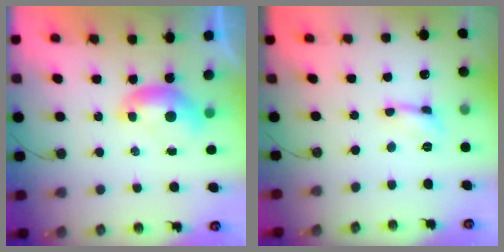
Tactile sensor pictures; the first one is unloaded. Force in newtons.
{"total": 1.1, "press": 1.1, "slide": 0.3}